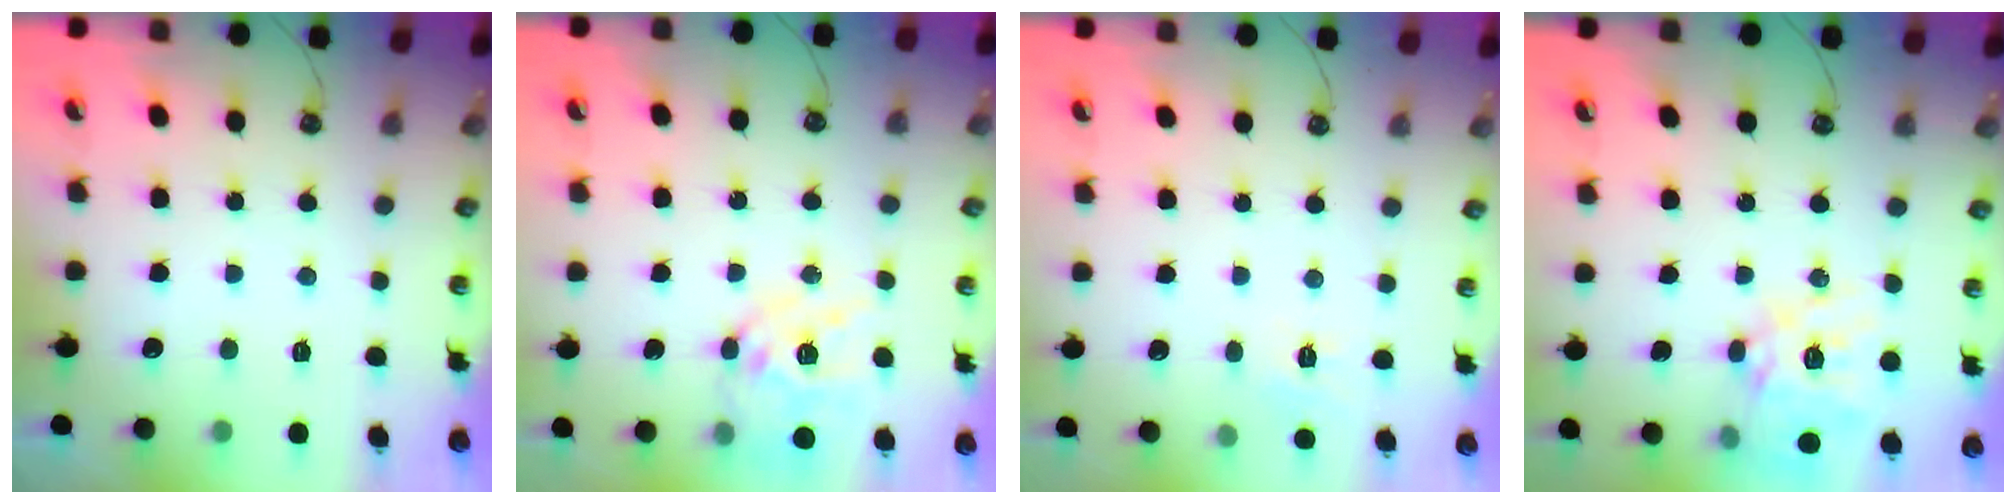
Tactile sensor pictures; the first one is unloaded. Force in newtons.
{"total": 14.5, "press": 14.4, "slide": 1.3}
{"total": 5.3, "press": 5.2, "slide": 0.6}
{"total": 17.6, "press": 17.5, "slide": 1.9}